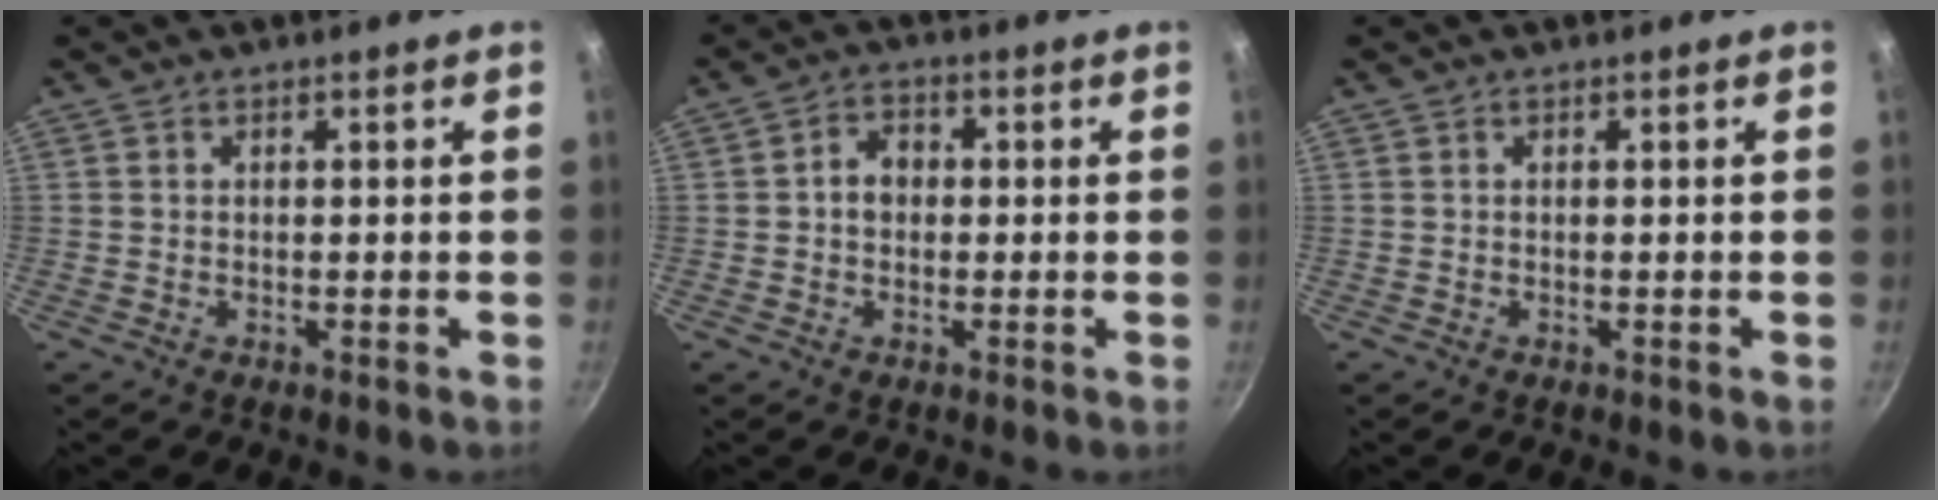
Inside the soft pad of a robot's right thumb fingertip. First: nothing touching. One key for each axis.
{"total": 4.4, "fx": 0.1, "fy": 3.5, "fz": 2.5, "tx": -0.018, "ty": 0.012, "tz": -0.004}
{"total": 0.0}